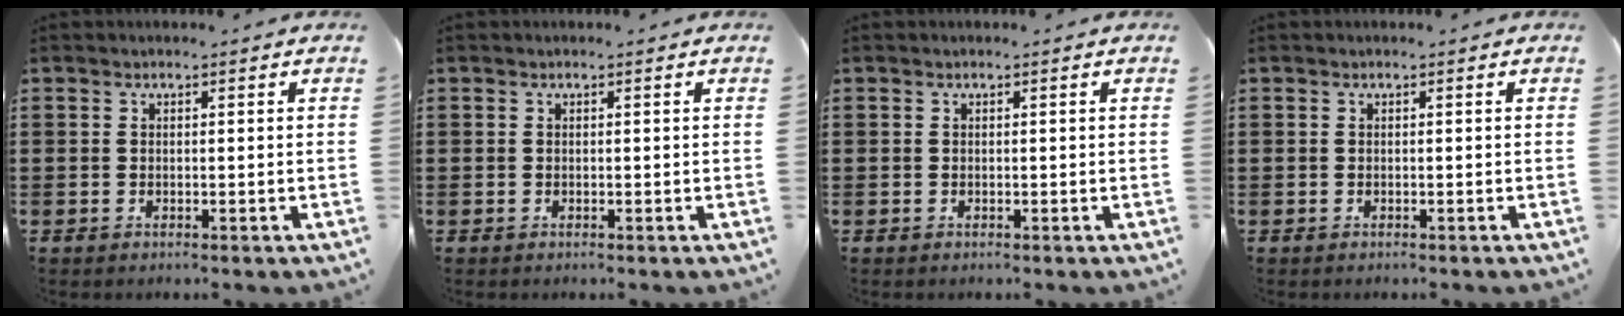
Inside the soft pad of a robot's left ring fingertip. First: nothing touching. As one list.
[{"total": 0.0}, {"total": 0.0}, {"total": 0.0}]